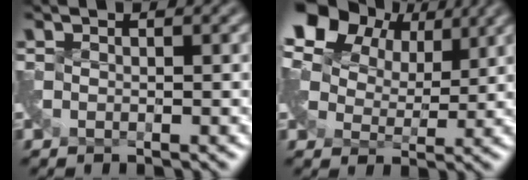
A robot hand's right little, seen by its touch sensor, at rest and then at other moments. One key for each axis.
{"total": 11.4, "fx": 6.4, "fy": 6.6, "fz": 6.7, "tx": -0.152, "ty": 0.034, "tz": 0.101}